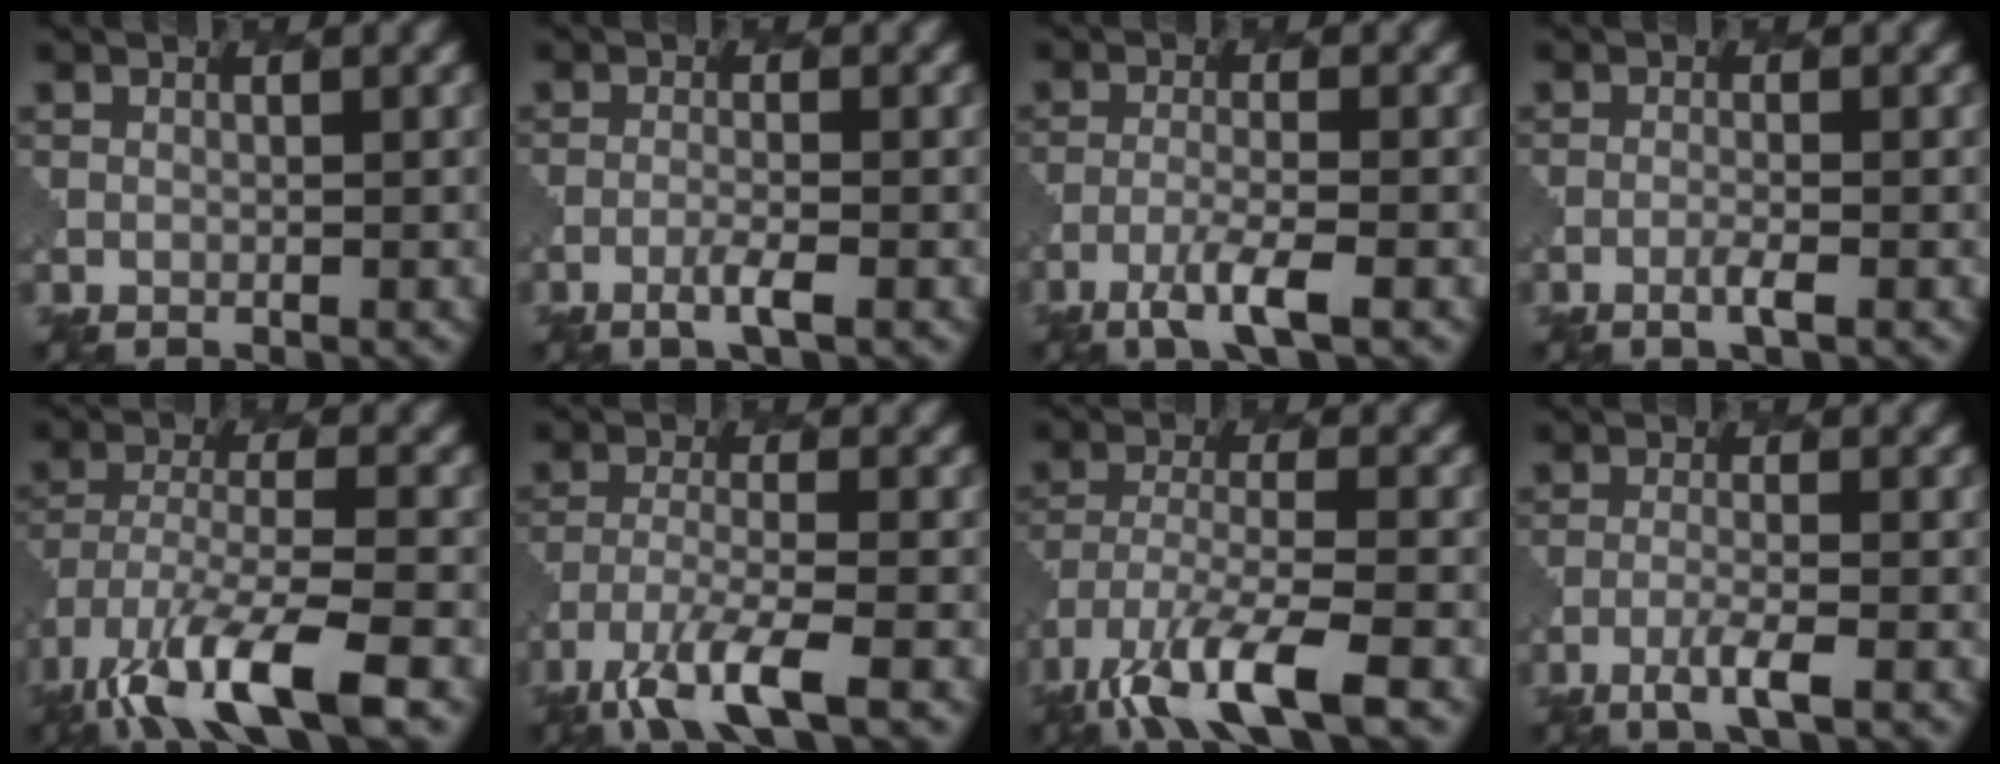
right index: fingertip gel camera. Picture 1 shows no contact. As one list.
[{"total": 1.9, "force": [-0.9, 0.2, 1.6], "torque": [-0.028, 0.002, -0.025]}, {"total": 3.6, "force": [-2.2, 0.5, 2.9], "torque": [-0.059, -0.005, -0.049]}, {"total": 1.4, "force": [-0.6, 0.2, 1.2], "torque": [-0.020, 0.003, -0.016]}, {"total": 9.8, "force": [-5.9, 3.0, 7.2], "torque": [-0.144, -0.016, -0.112]}, {"total": 6.4, "force": [-4.2, 1.5, 4.6], "torque": [-0.090, -0.011, -0.081]}, {"total": 8.4, "force": [-5.3, 2.4, 6.1], "torque": [-0.120, -0.014, -0.100]}, {"total": 2.6, "force": [-1.5, 0.3, 2.2], "torque": [-0.041, -0.001, -0.036]}]